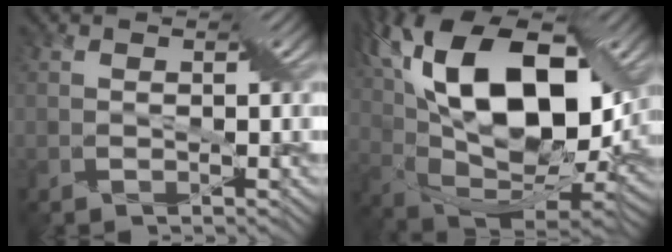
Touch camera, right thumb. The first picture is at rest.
{"total": 20.0, "force": [6.9, 9.7, 16.1], "torque": [-0.340, 0.031, 0.127]}